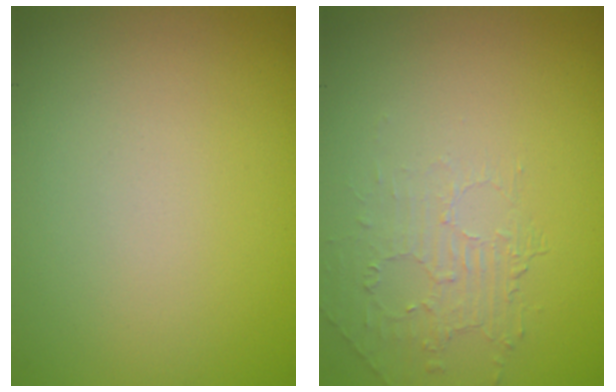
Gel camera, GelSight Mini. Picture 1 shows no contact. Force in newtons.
{"total": 2.0, "press": 0.6, "slide": 1.9}